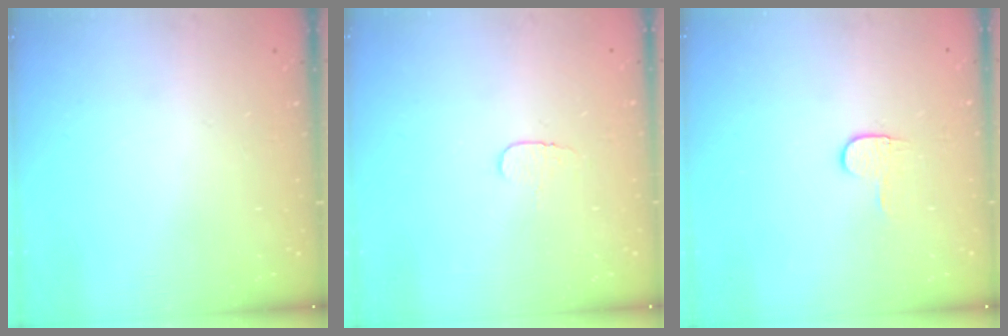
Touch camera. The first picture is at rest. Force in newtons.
{"total": 3.9, "press": 3.8, "slide": 0.4}
{"total": 3.8, "press": 3.8, "slide": 0.4}